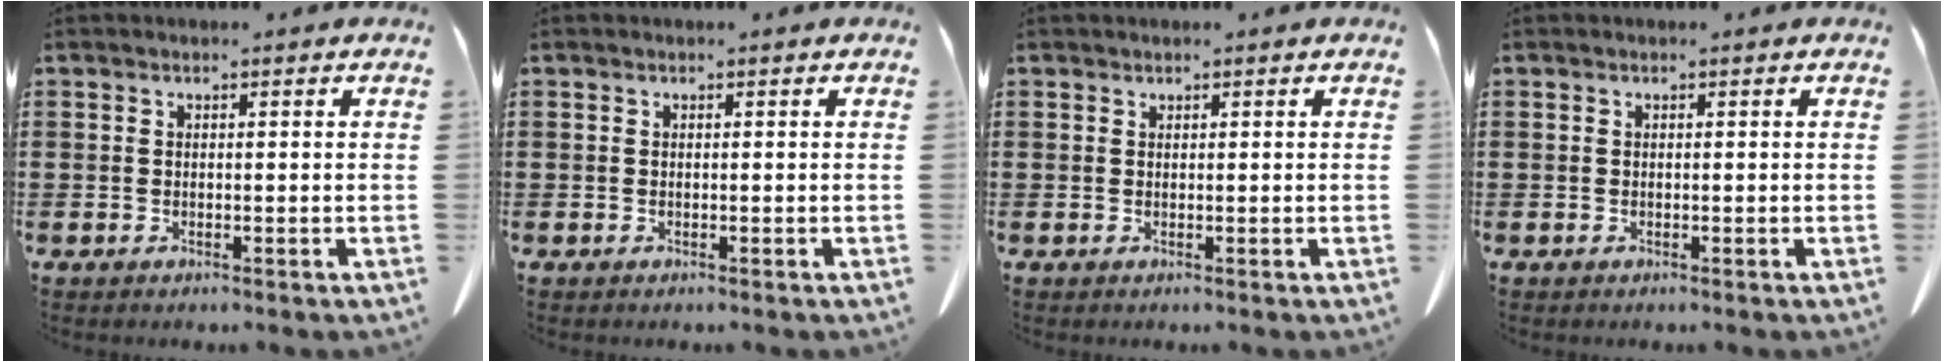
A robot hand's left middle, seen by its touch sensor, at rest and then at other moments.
{"total": 0.0}
{"total": 0.0}
{"total": 0.0}